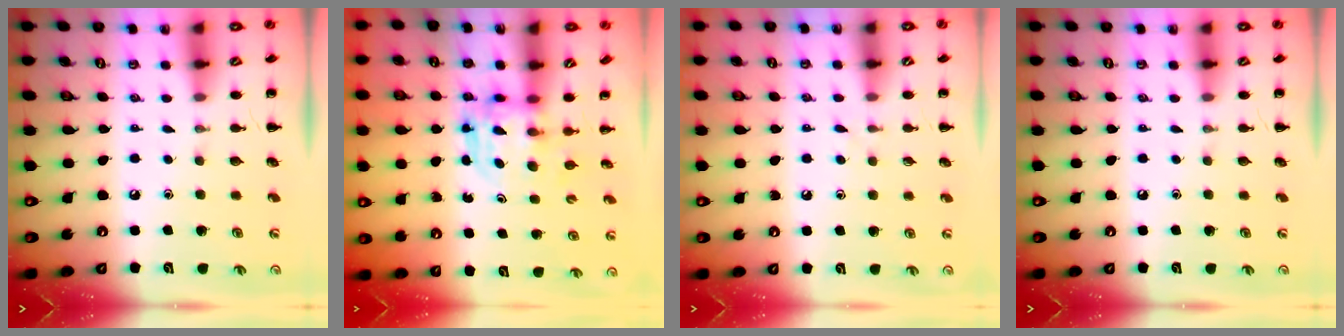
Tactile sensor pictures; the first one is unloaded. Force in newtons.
{"total": 3.8, "press": 3.8, "slide": 0.2}
{"total": 3.6, "press": 3.2, "slide": 1.8}
{"total": 0.0}